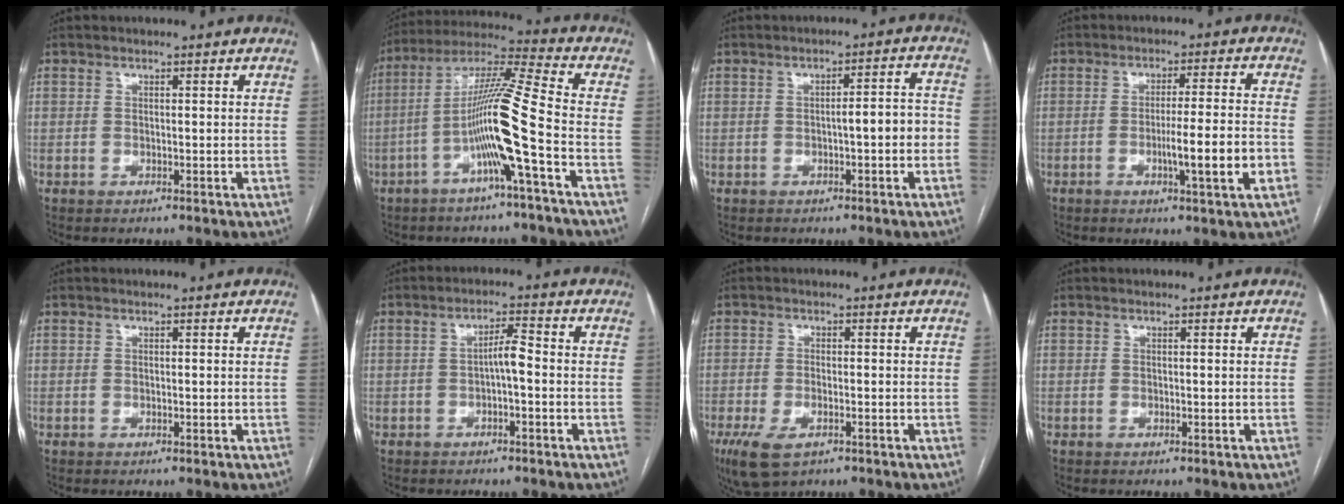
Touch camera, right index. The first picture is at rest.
{"total": 12.6, "force": [-4.1, -1.7, 11.8], "torque": [-0.221, 0.011, -0.082]}
{"total": 4.8, "force": [-1.2, 0.6, 4.6], "torque": [-0.061, 0.019, -0.015]}
{"total": 8.4, "force": [-2.6, -0.5, 7.9], "torque": [-0.122, -0.007, -0.040]}
{"total": 0.0}
{"total": 3.2, "force": [-0.7, 0.5, 3.1], "torque": [-0.051, 0.011, -0.011]}
{"total": 6.2, "force": [-3.3, 2.6, 4.5], "torque": [-0.090, -0.013, -0.053]}
{"total": 0.0}